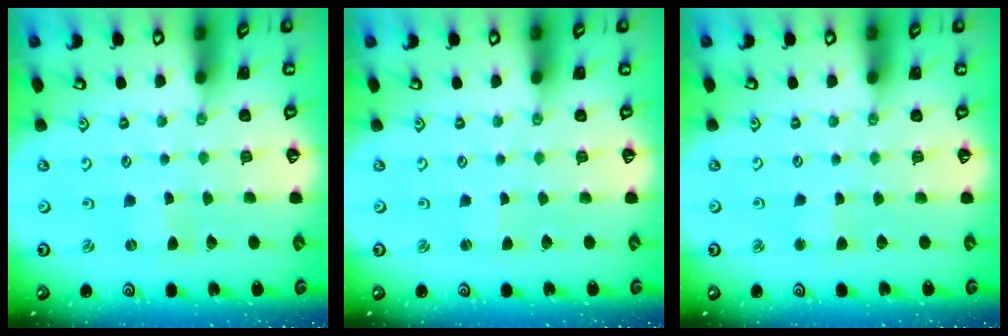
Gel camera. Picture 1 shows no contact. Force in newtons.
{"total": 0.7, "press": 0.7, "slide": 0.2}
{"total": 2.4, "press": 2.4, "slide": 0.3}